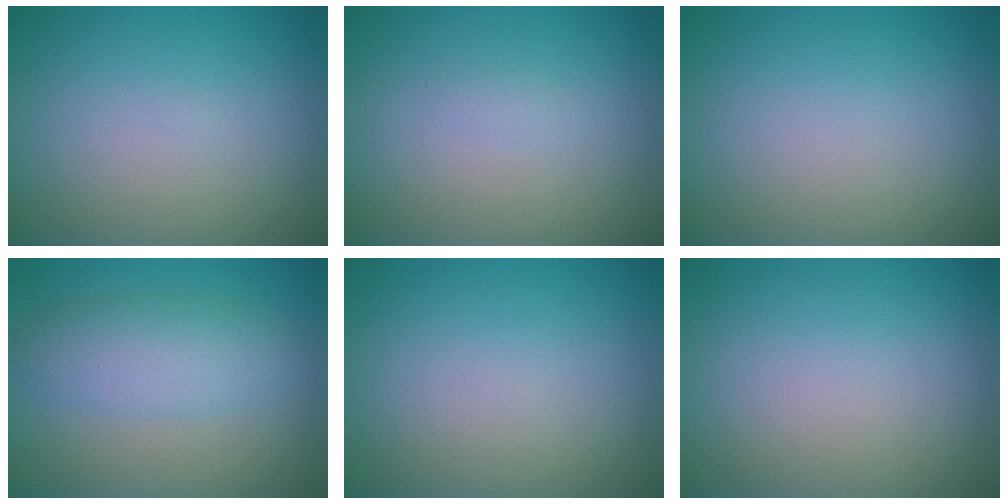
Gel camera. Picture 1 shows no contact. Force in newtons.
{"total": 0.6, "press": 0.6, "slide": 0.0}
{"total": 0.0}
{"total": 4.0, "press": 4.0, "slide": 0.1}
{"total": 0.0}
{"total": 0.0}